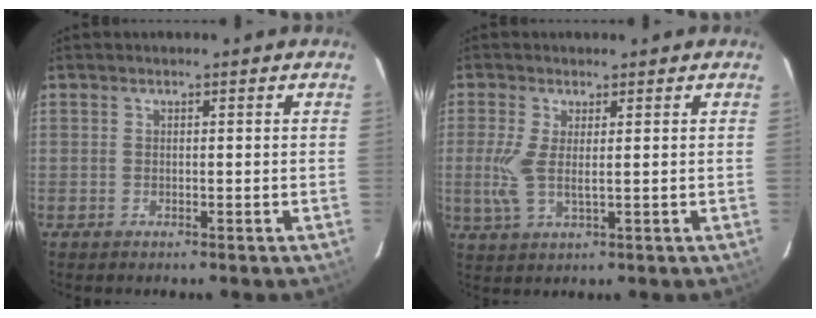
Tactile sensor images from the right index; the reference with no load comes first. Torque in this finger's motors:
{"motor_torque": [0.02, 0.14, -0.01, 0.06]}